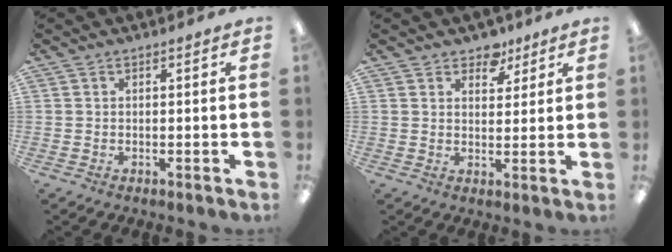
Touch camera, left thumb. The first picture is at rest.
{"total": 6.2, "force": [4.5, 3.8, 1.9], "torque": [-0.013, -0.022, 0.077]}